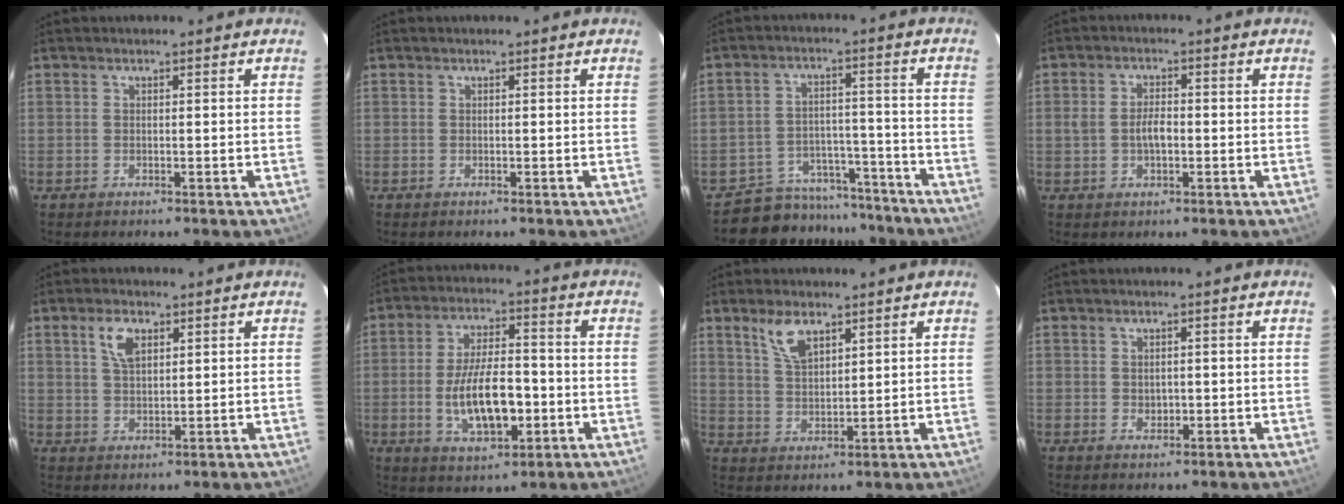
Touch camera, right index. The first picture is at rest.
{"total": 0.0}
{"total": 11.5, "force": [-10.1, 5.5, 0.2], "torque": [-0.016, 0.045, -0.139]}
{"total": 3.7, "force": [-0.5, 2.0, 3.1], "torque": [-0.058, 0.006, -0.006]}
{"total": 5.0, "force": [2.4, 2.6, 3.5], "torque": [-0.065, 0.009, 0.047]}
{"total": 12.7, "force": [-2.8, 5.4, 11.1], "torque": [-0.215, -0.004, -0.038]}
{"total": 6.2, "force": [3.9, 2.7, 3.9], "torque": [-0.073, 0.005, 0.081]}
{"total": 1.8, "force": [-0.1, 1.5, 0.9], "torque": [-0.012, 0.001, 0.003]}